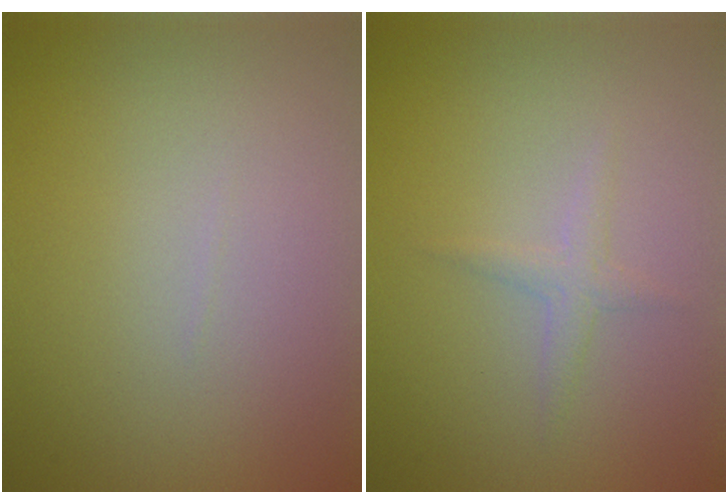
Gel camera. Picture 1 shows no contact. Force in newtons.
{"total": 1.2, "press": 1.2, "slide": 0.0}